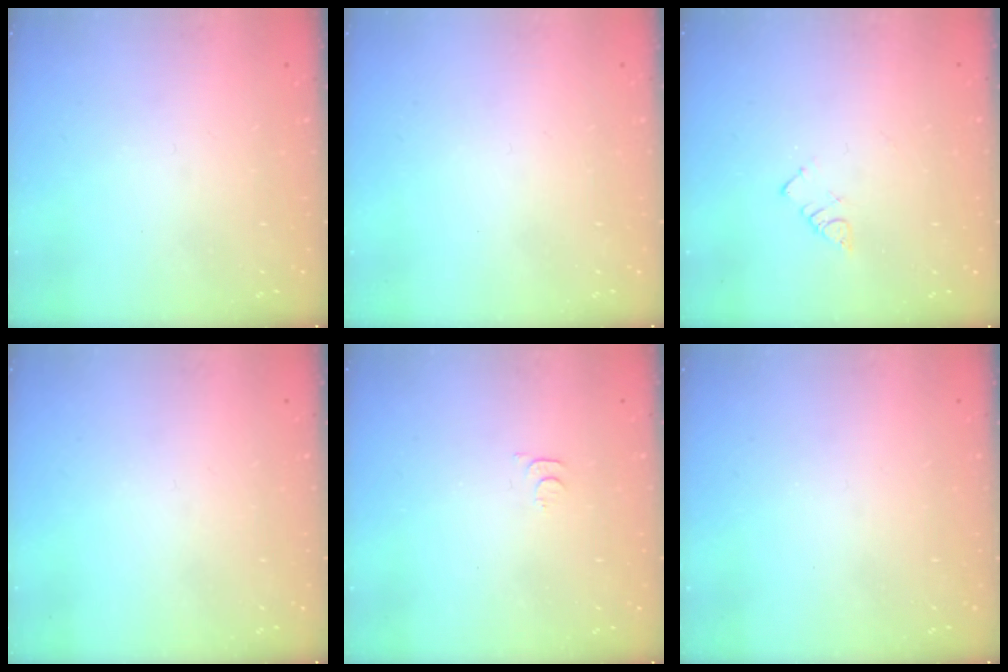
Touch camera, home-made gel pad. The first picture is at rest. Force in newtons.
{"total": 1.8, "press": 1.8, "slide": 0.2}
{"total": 3.2, "press": 3.2, "slide": 0.4}
{"total": 0.0}
{"total": 3.6, "press": 3.6, "slide": 0.4}
{"total": 0.0}